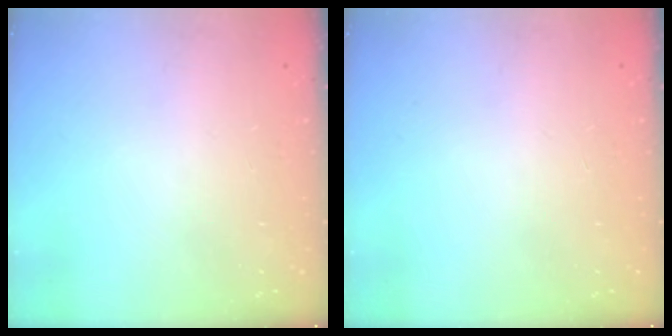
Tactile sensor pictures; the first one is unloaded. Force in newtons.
{"total": 0.0}